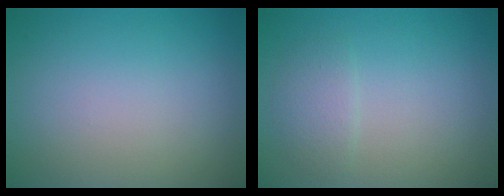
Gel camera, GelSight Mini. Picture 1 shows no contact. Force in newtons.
{"total": 1.5, "press": 1.5, "slide": 0.1}